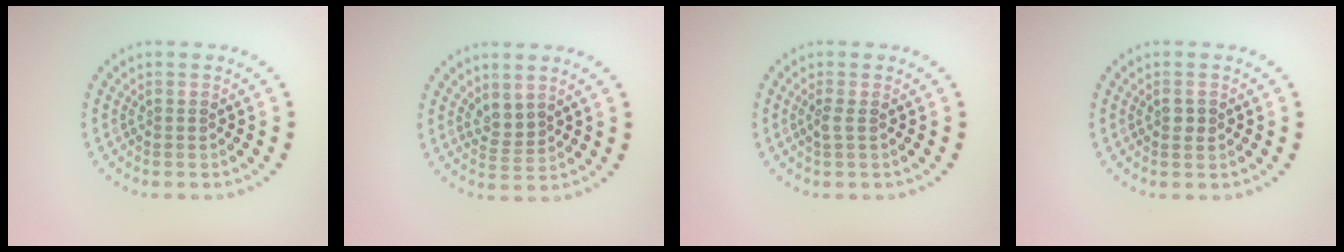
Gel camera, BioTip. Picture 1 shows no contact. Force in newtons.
{"total": 1.6, "press": 1.3, "slide": 0.9}
{"total": 0.9, "press": 0.7, "slide": 0.6}
{"total": 1.0, "press": 1.0, "slide": 0.2}